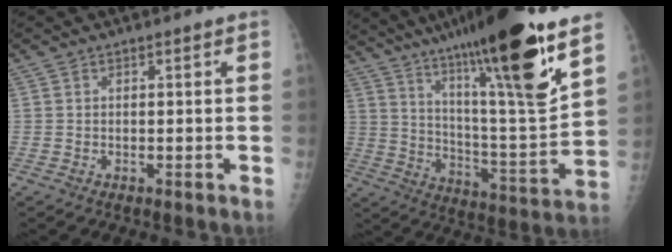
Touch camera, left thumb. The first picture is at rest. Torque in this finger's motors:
{"motor_torque": [2.87, 2.08, 1.91, -0.86, 0.61]}